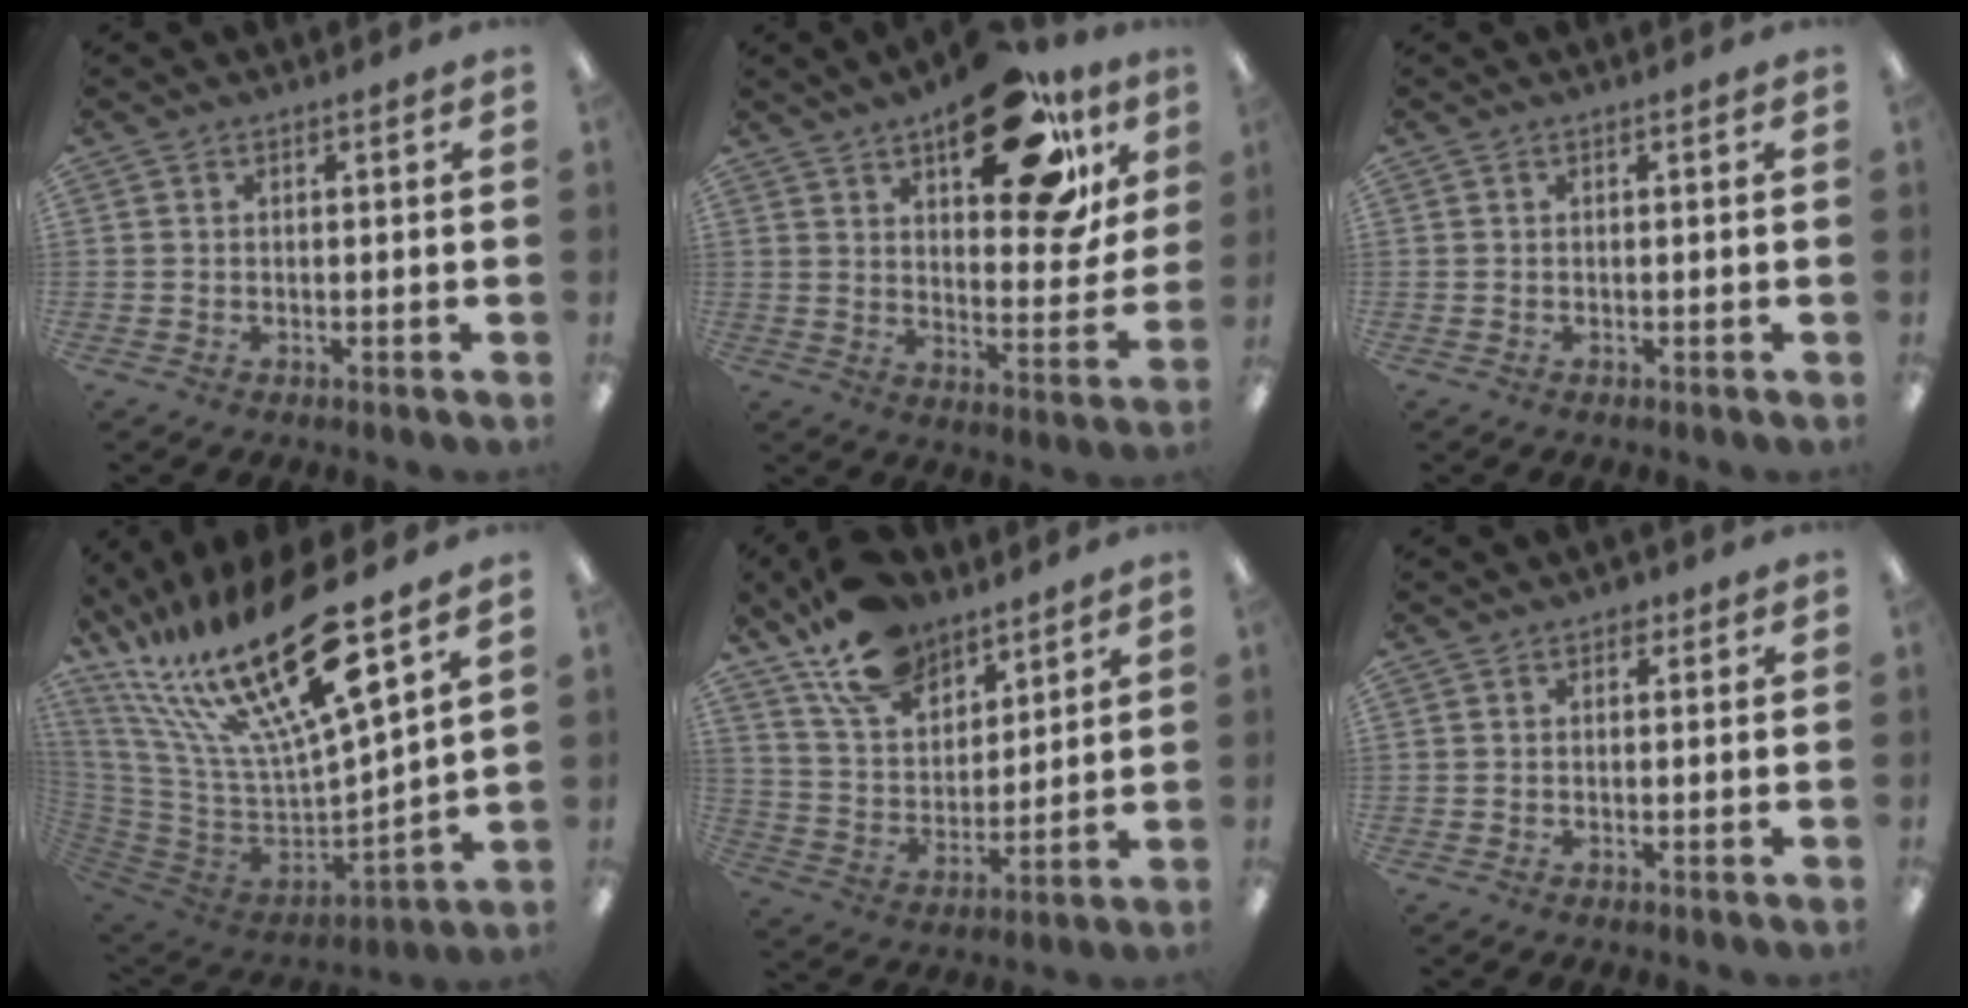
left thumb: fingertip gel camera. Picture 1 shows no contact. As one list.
[{"total": 22.9, "force": [13.8, 9.6, 15.5], "torque": [-0.205, -0.072, 0.217]}, {"total": 0.0}, {"total": 27.7, "force": [19.0, 6.3, 19.2], "torque": [-0.383, -0.127, 0.314]}, {"total": 15.4, "force": [11.6, 7.8, 6.4], "torque": [-0.131, -0.056, 0.220]}, {"total": 1.3, "force": [0.5, 1.0, 0.6], "torque": [-0.005, -0.001, 0.007]}]